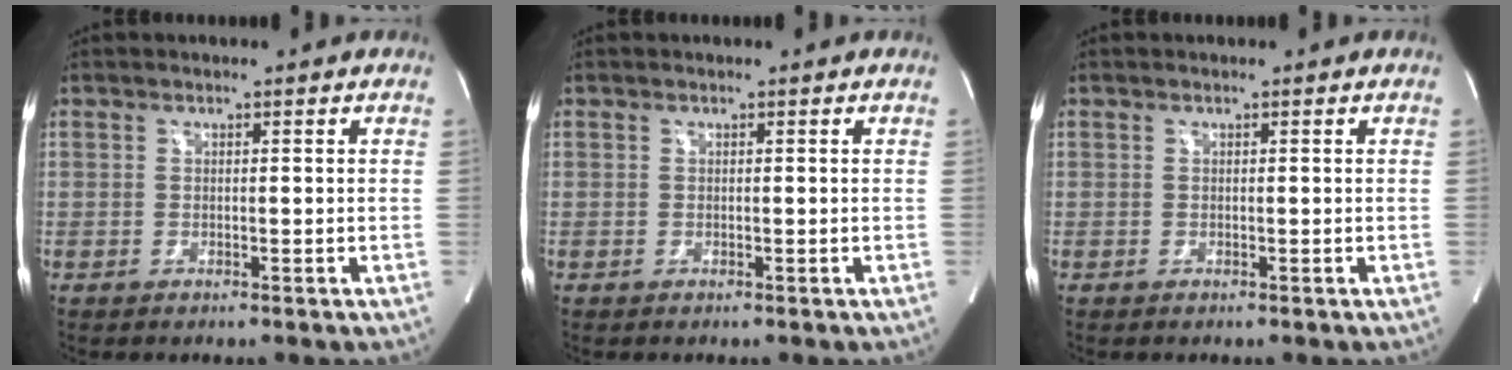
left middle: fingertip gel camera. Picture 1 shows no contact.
{"total": 0.0}
{"total": 0.0}